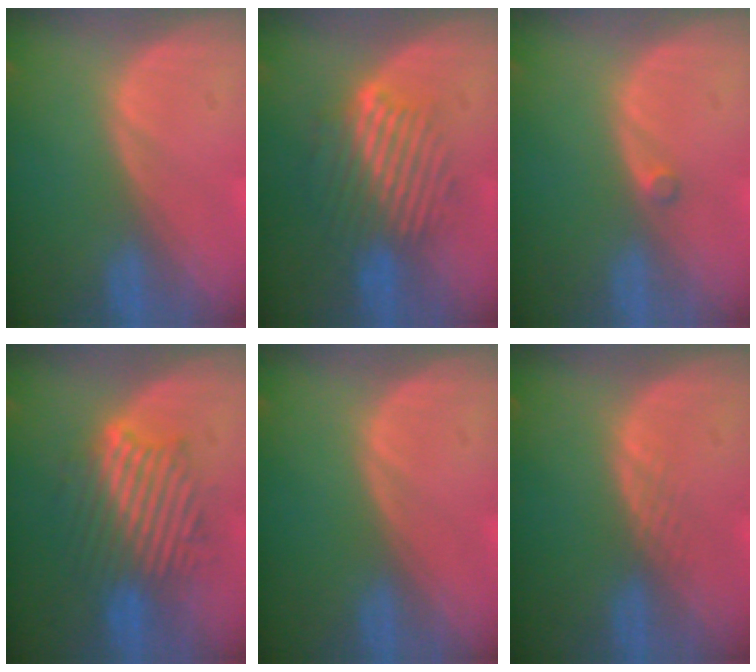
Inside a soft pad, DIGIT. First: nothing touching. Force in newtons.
{"total": 9.7, "press": 8.1, "slide": 5.3}
{"total": 0.7, "press": 0.7, "slide": 0.1}
{"total": 9.0, "press": 8.9, "slide": 1.2}
{"total": 0.0}
{"total": 1.3, "press": 1.2, "slide": 0.1}